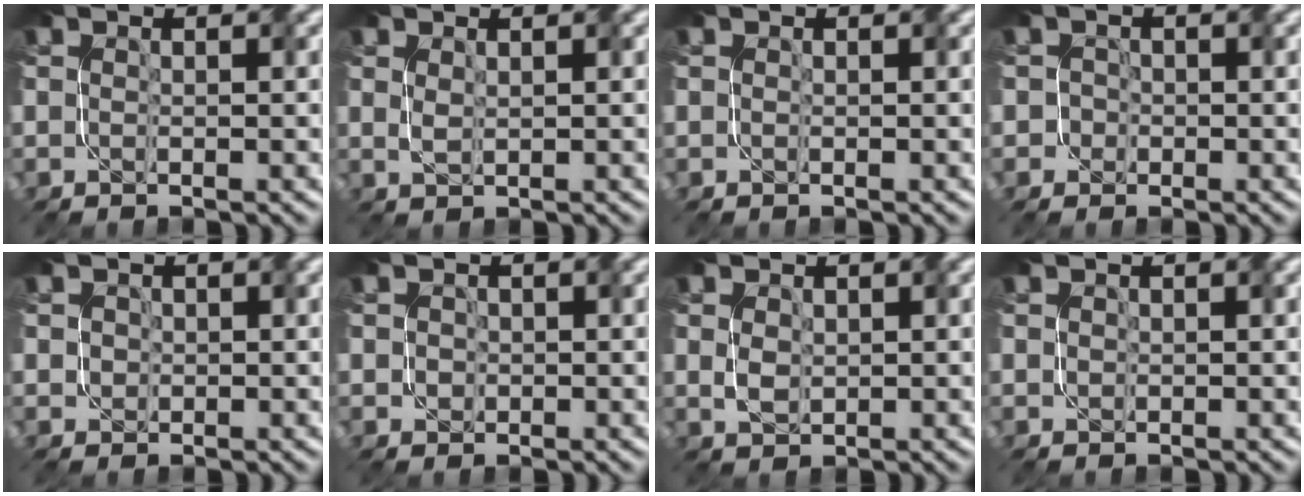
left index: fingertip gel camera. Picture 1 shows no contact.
{"total": 0.6, "force": [0.1, 0.1, 0.6], "torque": [-0.017, 0.000, 0.009]}
{"total": 0.0}
{"total": 1.4, "force": [-0.7, 1.3, -0.1], "torque": [0.015, 0.017, -0.019]}
{"total": 1.0, "force": [0.2, 0.9, 0.3], "torque": [-0.008, 0.006, 0.009]}
{"total": 0.9, "force": [0.0, 0.8, 0.4], "torque": [-0.006, 0.007, 0.001]}
{"total": 1.2, "force": [-0.1, 0.8, 0.9], "torque": [-0.032, 0.000, 0.007]}
{"total": 0.5, "force": [0.2, 0.5, 0.2], "torque": [-0.012, 0.004, 0.006]}